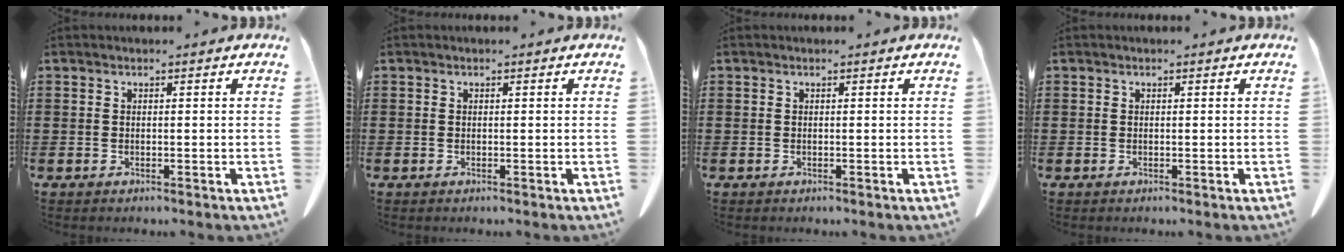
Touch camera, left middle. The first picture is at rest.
{"total": 0.0}
{"total": 0.0}
{"total": 0.0}